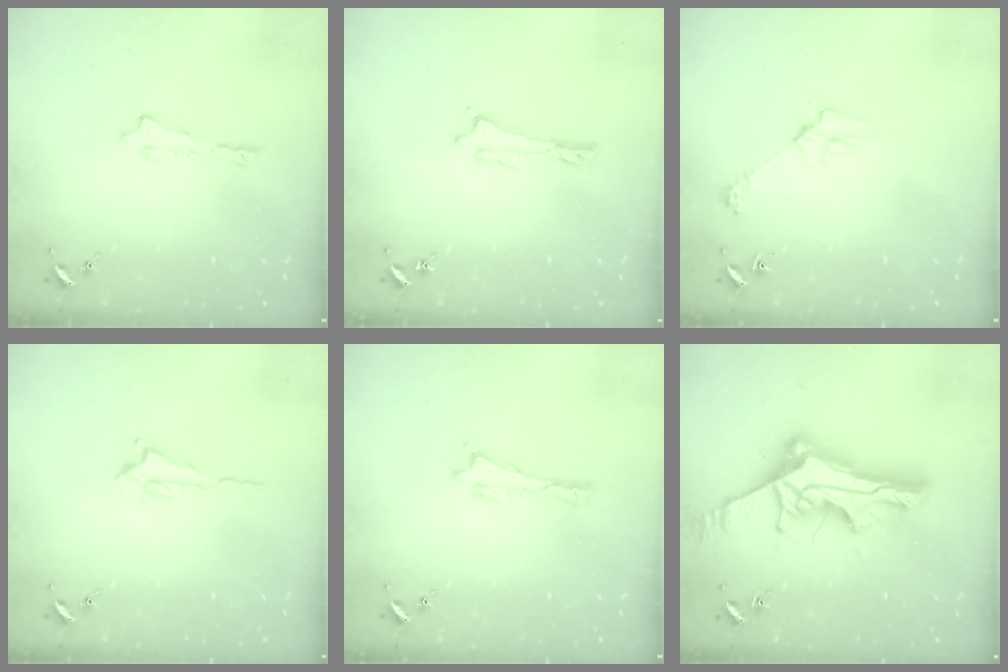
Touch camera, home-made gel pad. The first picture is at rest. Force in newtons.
{"total": 0.5, "press": 0.5, "slide": 0.2}
{"total": 3.1, "press": 3.1, "slide": 0.3}
{"total": 0.7, "press": 0.7, "slide": 0.2}
{"total": 0.0}
{"total": 12.6, "press": 12.6, "slide": 1.0}